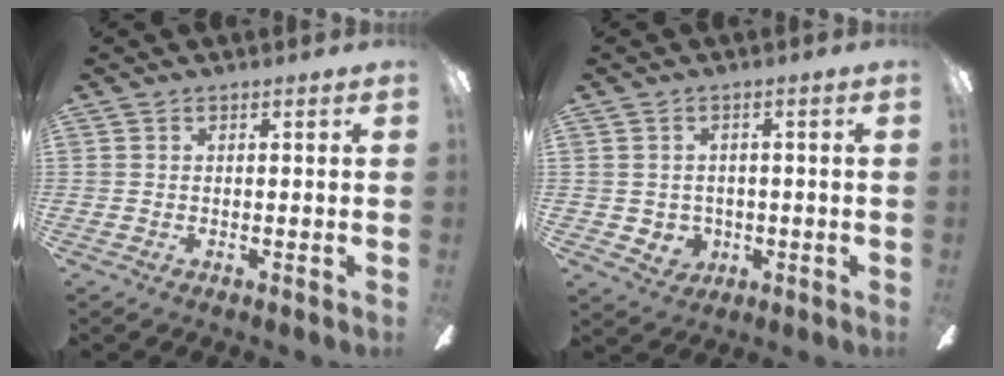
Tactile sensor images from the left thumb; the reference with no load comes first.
{"total": 3.7, "force": [0.4, 3.6, 0.7], "torque": [-0.013, 0.001, 0.008]}